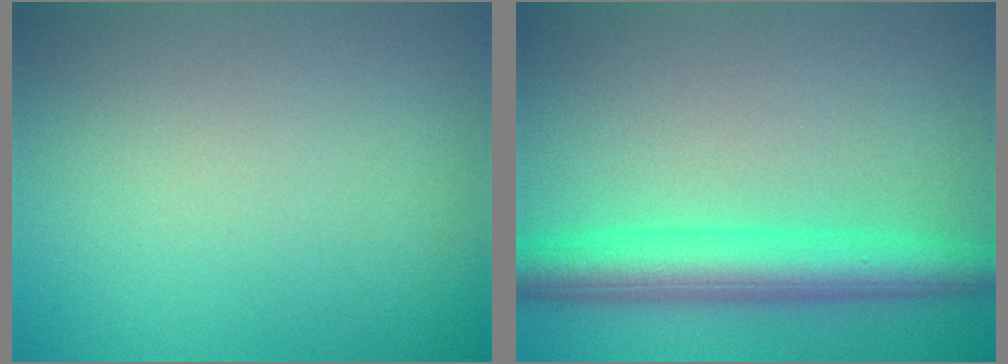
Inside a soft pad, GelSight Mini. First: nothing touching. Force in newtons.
{"total": 6.0, "press": 6.0, "slide": 0.0}